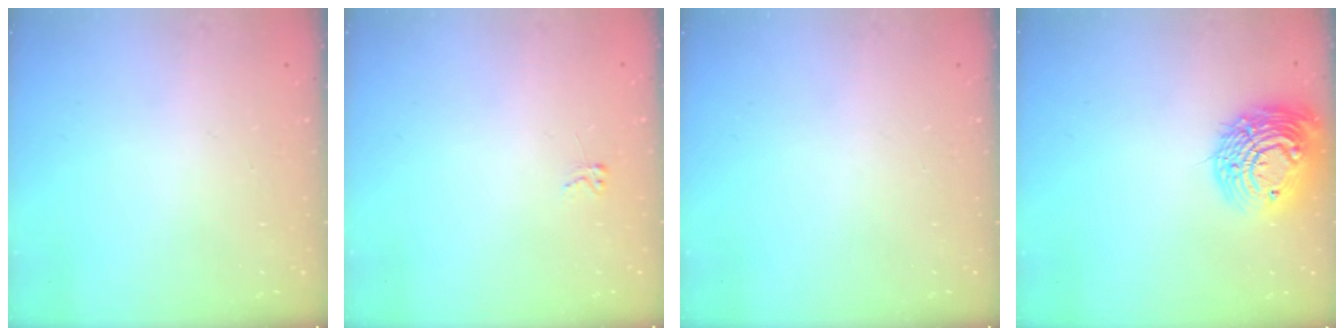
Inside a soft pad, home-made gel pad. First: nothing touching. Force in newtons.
{"total": 2.6, "press": 2.6, "slide": 0.4}
{"total": 0.0}
{"total": 16.1, "press": 16.1, "slide": 1.0}